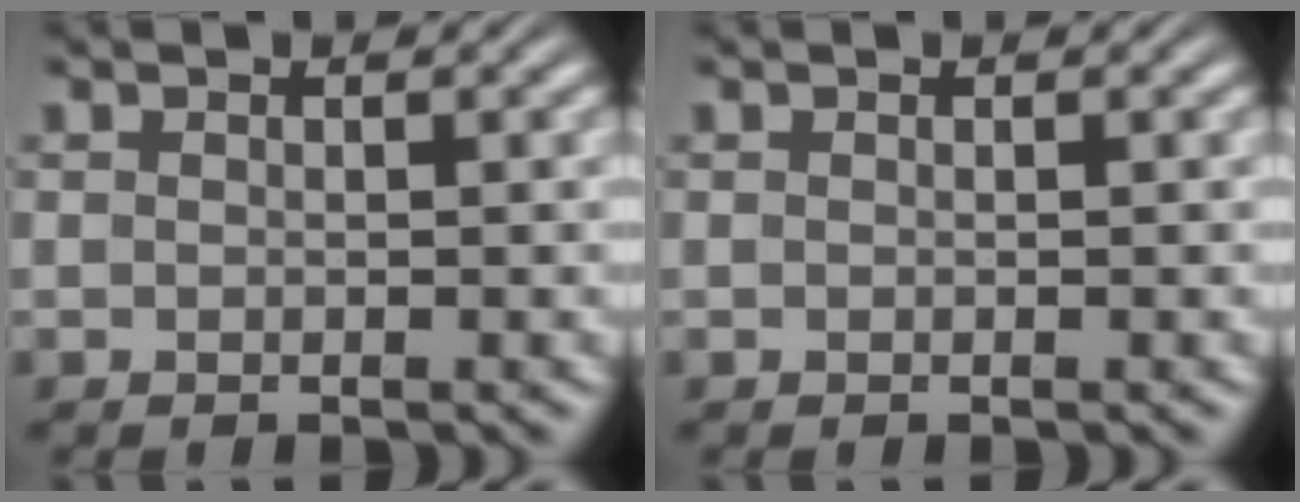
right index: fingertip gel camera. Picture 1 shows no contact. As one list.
[{"total": 0.0}]